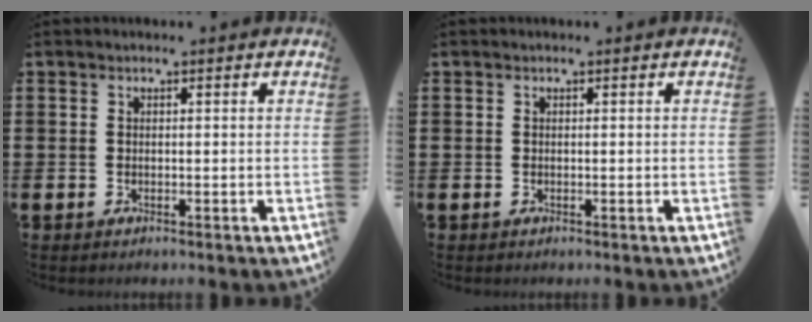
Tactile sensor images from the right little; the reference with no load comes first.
{"total": 0.0}